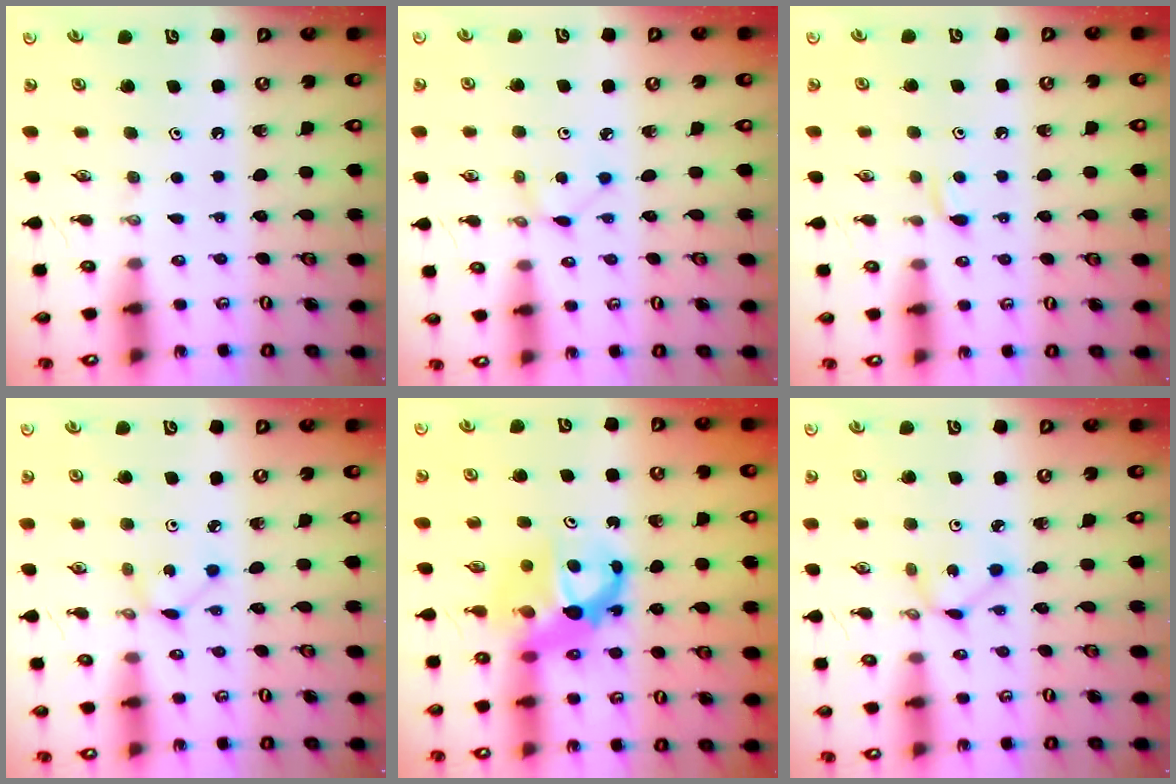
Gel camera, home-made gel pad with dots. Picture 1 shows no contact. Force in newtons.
{"total": 1.9, "press": 1.9, "slide": 0.2}
{"total": 3.5, "press": 3.5, "slide": 0.5}
{"total": 1.6, "press": 1.5, "slide": 0.1}
{"total": 8.1, "press": 8.1, "slide": 0.6}
{"total": 1.6, "press": 1.6, "slide": 0.2}